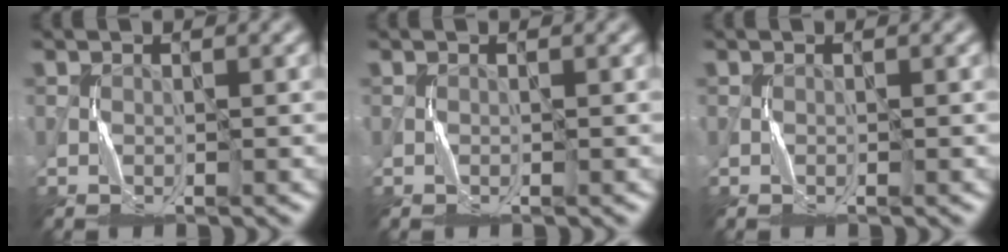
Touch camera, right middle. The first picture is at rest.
{"total": 0.0}
{"total": 0.0}